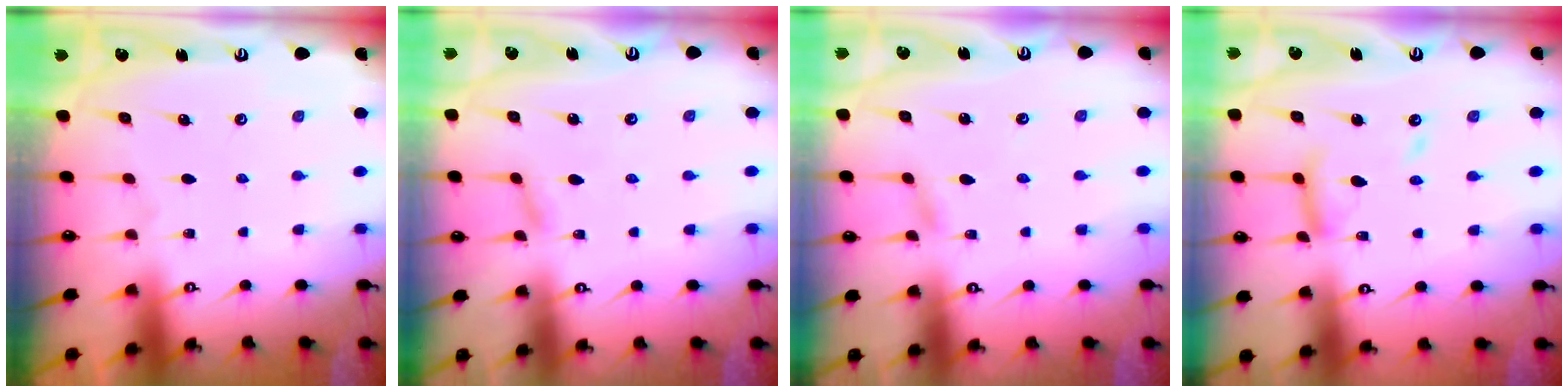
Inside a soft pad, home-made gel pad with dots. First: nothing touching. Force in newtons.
{"total": 3.7, "press": 3.7, "slide": 0.3}
{"total": 1.3, "press": 1.3, "slide": 0.1}
{"total": 12.2, "press": 12.2, "slide": 1.1}